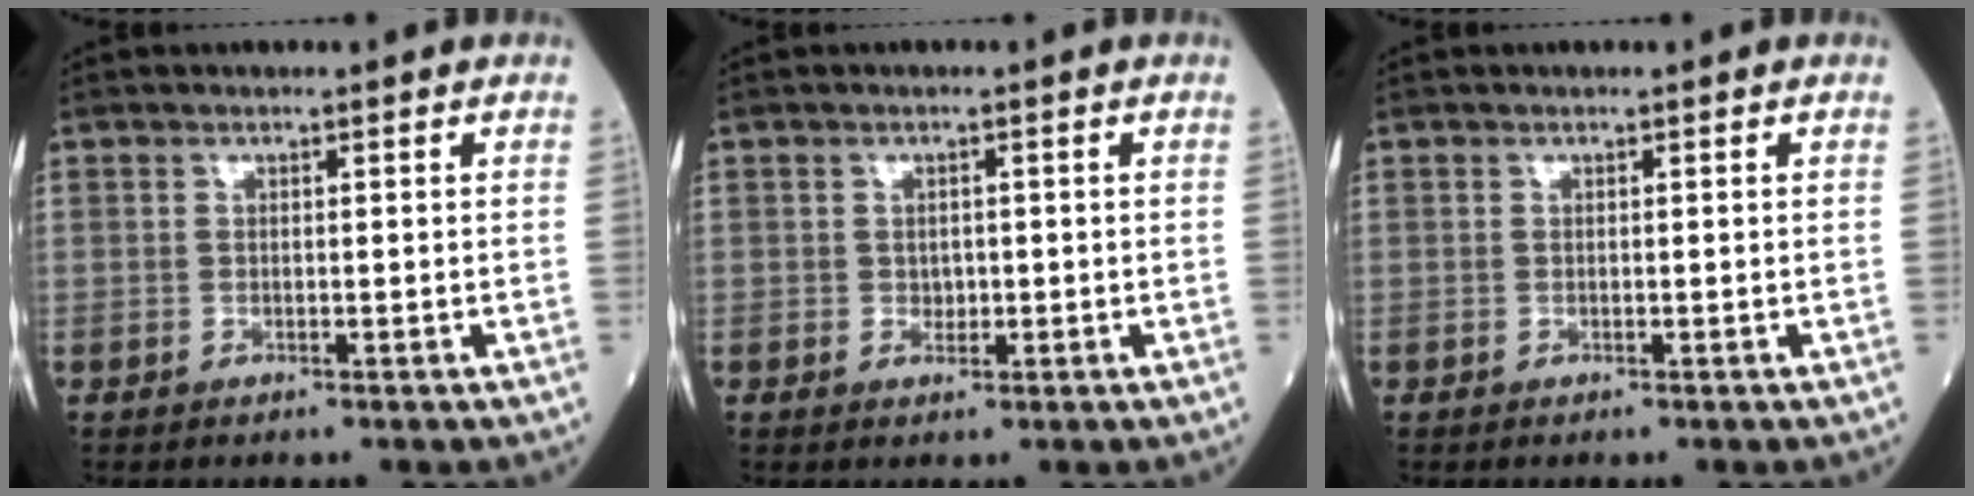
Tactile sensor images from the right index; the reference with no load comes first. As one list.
[{"total": 1.4, "force": [-0.1, 1.2, 0.8], "torque": [-0.007, 0.002, 0.003]}, {"total": 0.0}]